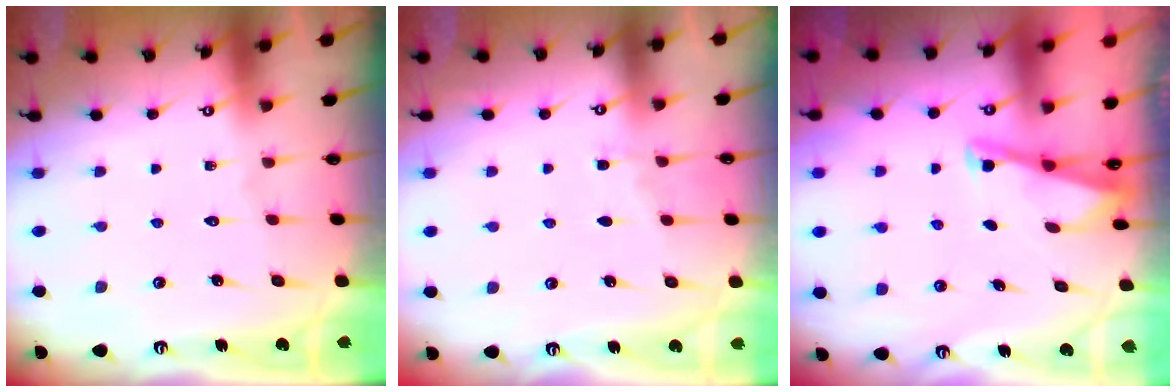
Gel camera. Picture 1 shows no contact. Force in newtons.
{"total": 4.3, "press": 4.3, "slide": 0.4}
{"total": 2.7, "press": 2.7, "slide": 0.2}